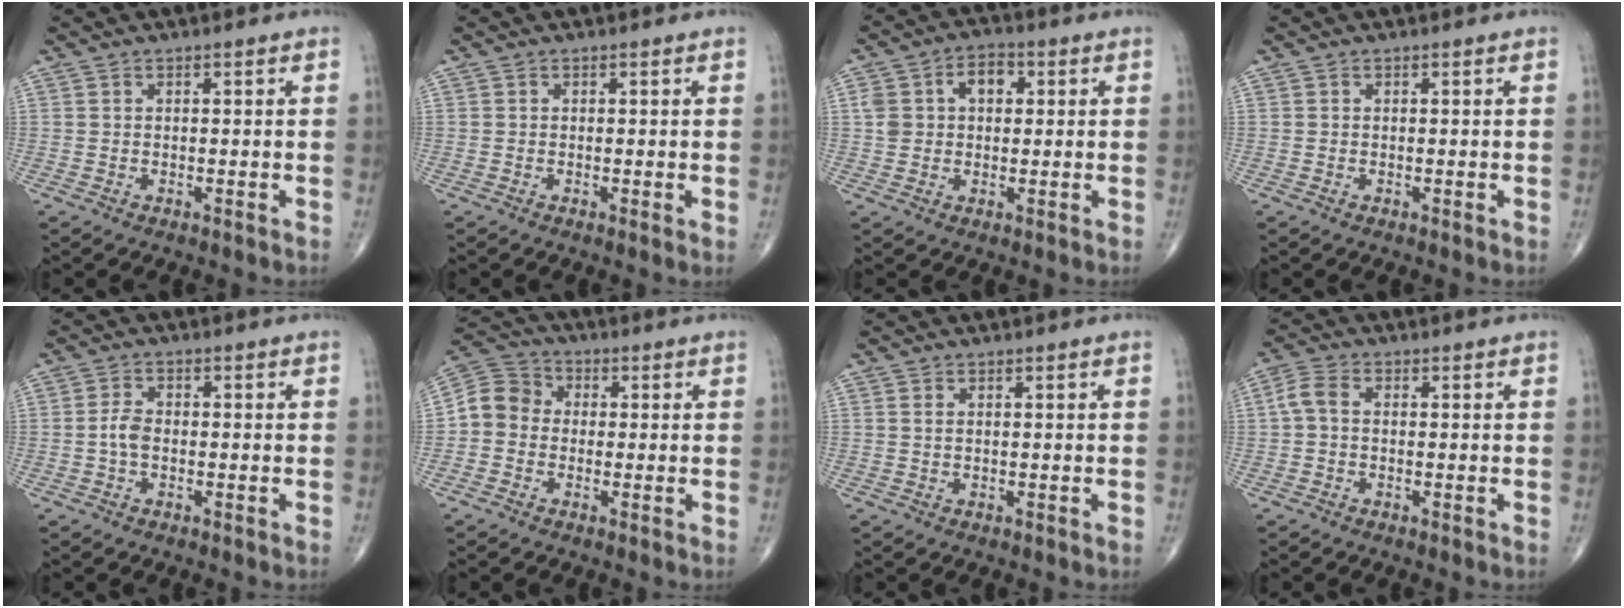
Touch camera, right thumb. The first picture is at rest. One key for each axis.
{"total": 0.7, "fx": 0.0, "fy": 0.1, "fz": 0.7, "tx": -0.013, "ty": -0.003, "tz": -0.004}
{"total": 8.1, "fx": 1.8, "fy": 5.8, "fz": 5.3, "tx": -0.073, "ty": 0.016, "tz": 0.028}
{"total": 0.0}
{"total": 2.8, "fx": -0.6, "fy": 1.7, "fz": 2.2, "tx": -0.045, "ty": 0.008, "tz": -0.017}
{"total": 7.3, "fx": -0.8, "fy": 6.4, "fz": 3.4, "tx": -0.048, "ty": 0.028, "tz": -0.032}
{"total": 0.5, "fx": 0.2, "fy": 0.2, "fz": 0.4, "tx": -0.011, "ty": 0.005, "tz": 0.005}
{"total": 3.7, "fx": 0.0, "fy": 2.4, "fz": 2.8, "tx": -0.062, "ty": 0.010, "tz": -0.009}